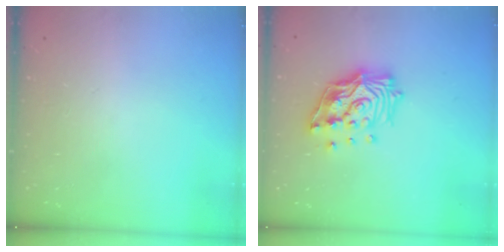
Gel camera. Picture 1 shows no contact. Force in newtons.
{"total": 17.7, "press": 17.6, "slide": 2.0}